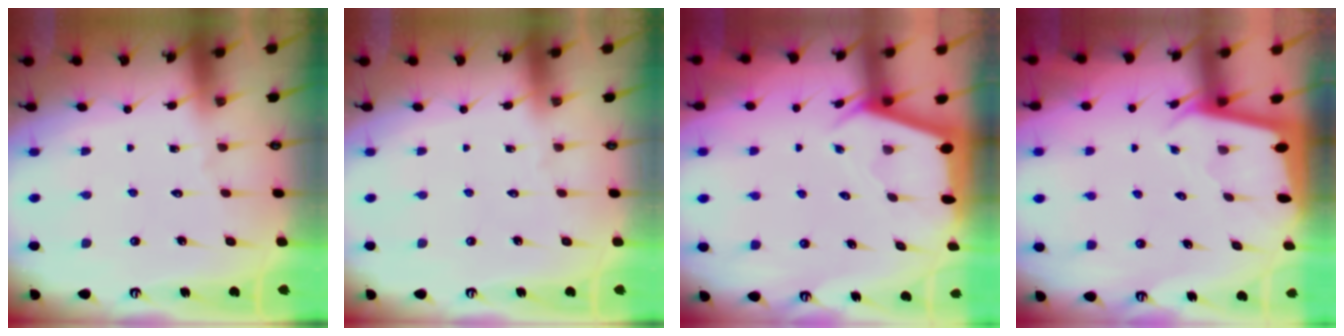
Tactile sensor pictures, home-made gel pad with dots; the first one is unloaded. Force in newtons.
{"total": 0.0}
{"total": 2.4, "press": 2.4, "slide": 0.3}
{"total": 1.9, "press": 1.9, "slide": 0.1}